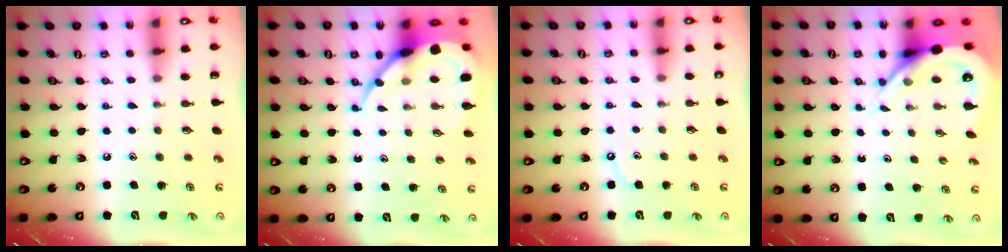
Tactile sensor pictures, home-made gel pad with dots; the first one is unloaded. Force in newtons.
{"total": 10.5, "press": 10.4, "slide": 1.1}
{"total": 3.6, "press": 3.5, "slide": 0.5}
{"total": 6.4, "press": 6.3, "slide": 0.8}